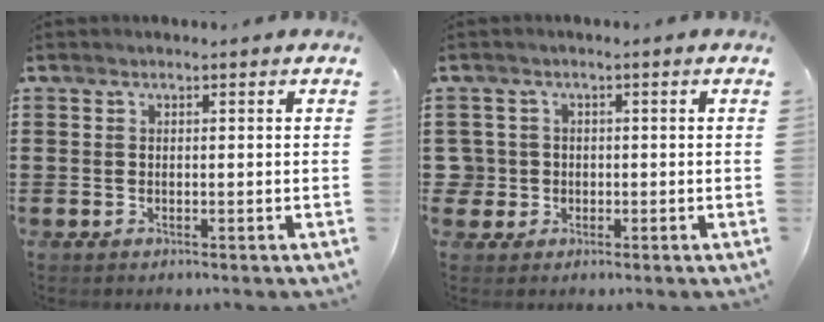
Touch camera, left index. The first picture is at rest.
{"total": 2.2, "force": [-0.3, 2.2, 0.2], "torque": [-0.024, 0.003, -0.012]}